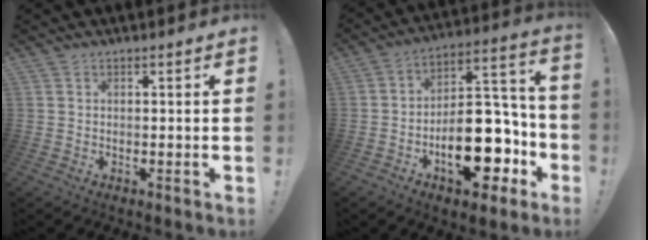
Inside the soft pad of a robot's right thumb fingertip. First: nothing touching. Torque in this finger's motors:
{"motor_torque": [2.34, 2.67, 1.39, -1.38, 0.54]}